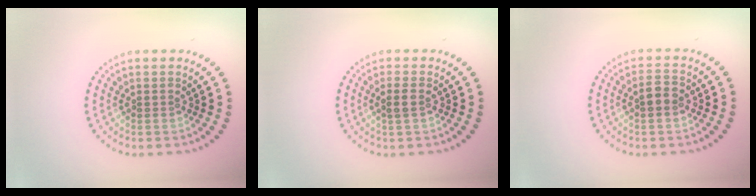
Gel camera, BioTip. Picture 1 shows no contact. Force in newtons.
{"total": 1.2, "press": 1.2, "slide": 0.3}
{"total": 1.9, "press": 1.9, "slide": 0.2}